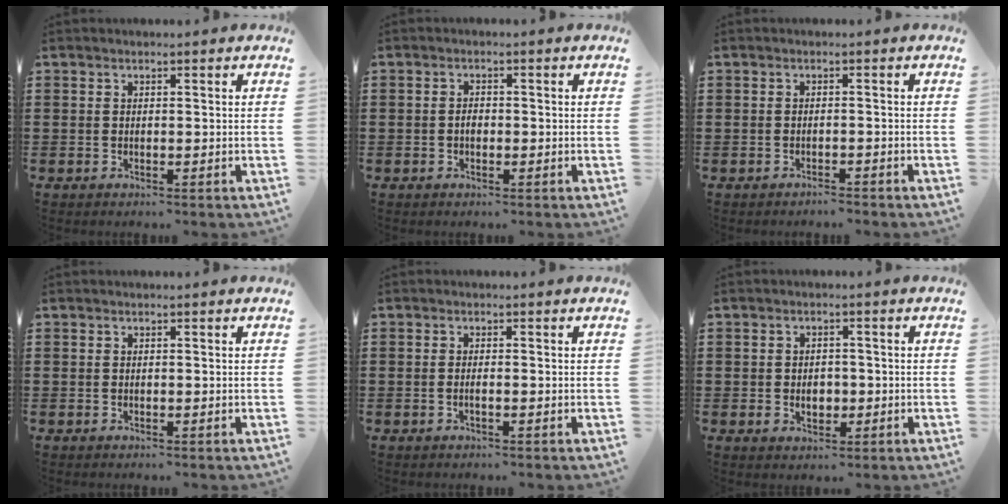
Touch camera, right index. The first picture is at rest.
{"total": 1.5, "force": [-0.3, 0.9, 1.1], "torque": [-0.023, 0.003, -0.006]}
{"total": 1.1, "force": [-1.1, 0.0, 0.1], "torque": [-0.006, 0.001, -0.024]}
{"total": 0.0}
{"total": 0.8, "force": [-0.4, 0.1, 0.7], "torque": [-0.013, -0.003, -0.007]}
{"total": 2.7, "force": [-0.5, 2.0, 1.7], "torque": [-0.028, 0.002, -0.013]}